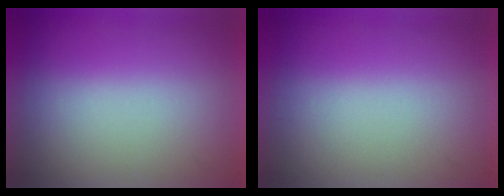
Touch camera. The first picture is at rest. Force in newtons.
{"total": 0.0}